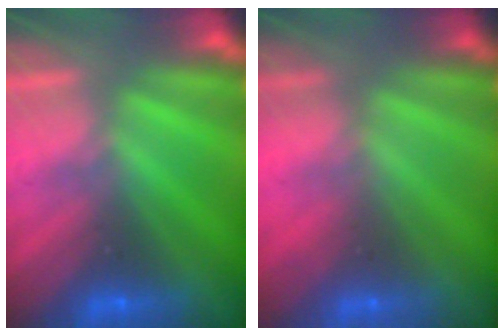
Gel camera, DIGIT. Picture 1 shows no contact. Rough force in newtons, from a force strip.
{"total": 2.4}